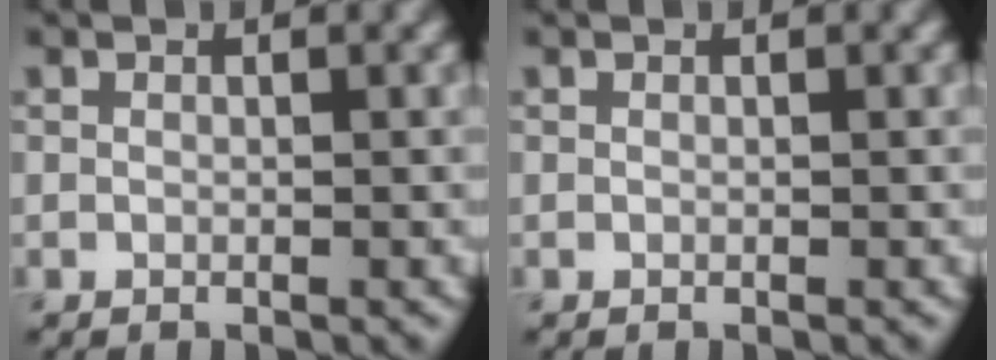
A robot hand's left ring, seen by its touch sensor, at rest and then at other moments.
{"total": 0.0}